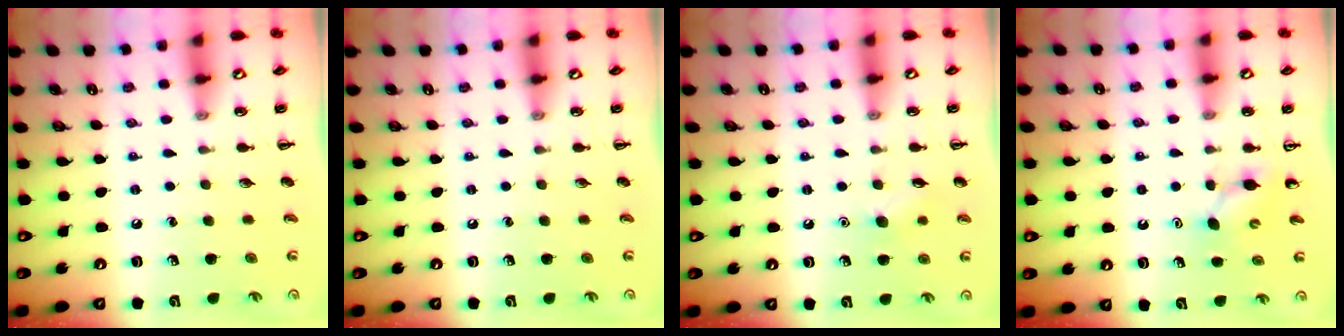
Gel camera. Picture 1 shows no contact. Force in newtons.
{"total": 0.0}
{"total": 7.1, "press": 6.9, "slide": 1.7}
{"total": 3.7, "press": 3.6, "slide": 1.2}